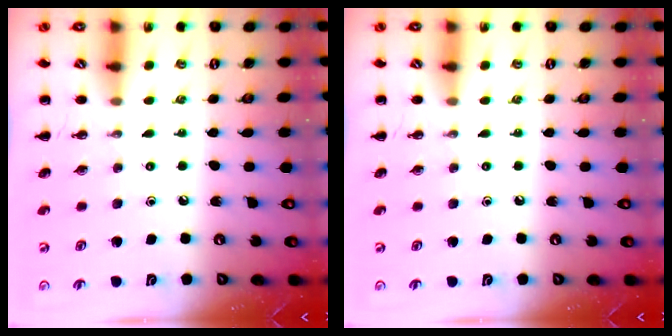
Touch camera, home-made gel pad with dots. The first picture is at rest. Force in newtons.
{"total": 0.0}